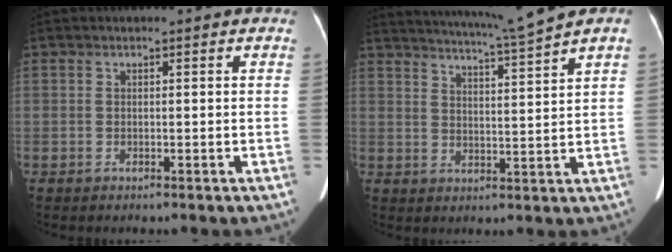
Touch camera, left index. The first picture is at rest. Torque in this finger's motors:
{"motor_torque": [-0.04, -0.73, 0.02, 0.06]}